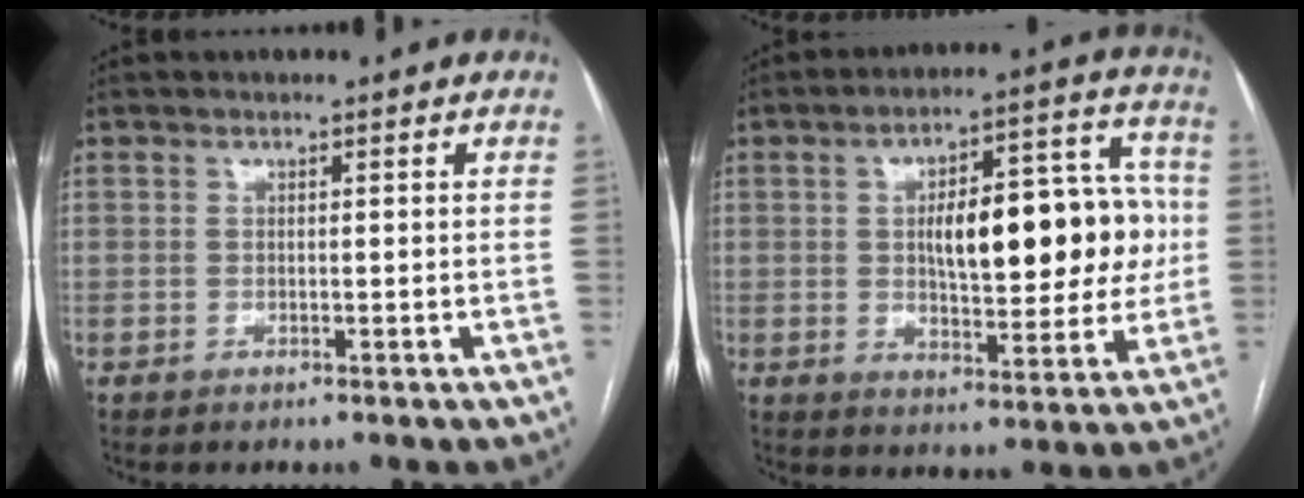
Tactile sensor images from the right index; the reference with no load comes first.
{"total": 16.7, "force": [1.2, 6.3, 15.4], "torque": [-0.218, 0.039, 0.027]}